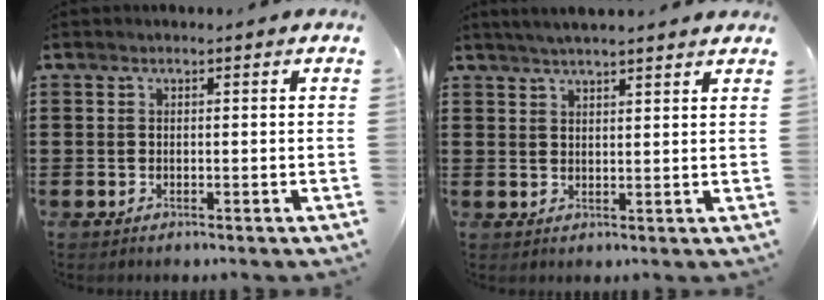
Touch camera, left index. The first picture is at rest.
{"total": 2.9, "force": [2.7, -0.2, 1.0], "torque": [-0.024, -0.002, 0.049]}